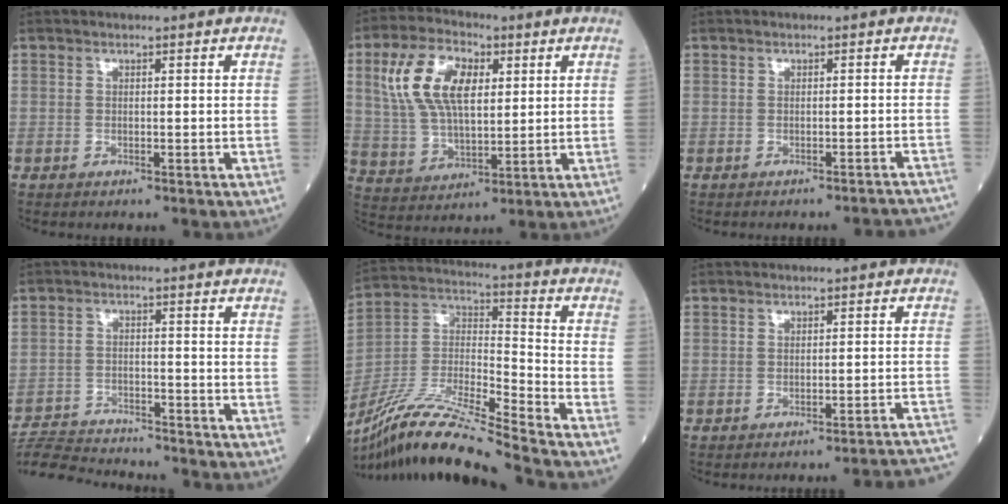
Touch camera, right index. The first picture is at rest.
{"total": 12.5, "force": [4.1, 6.2, 10.0], "torque": [-0.215, 0.023, 0.079]}
{"total": 6.2, "force": [-6.1, -0.3, 1.0], "torque": [0.000, -0.007, -0.062]}
{"total": 10.8, "force": [-10.6, 0.0, 2.0], "torque": [-0.037, -0.001, -0.178]}
{"total": 18.3, "force": [-15.9, -1.3, 8.9], "torque": [-0.191, -0.009, -0.297]}
{"total": 11.8, "force": [-11.5, -1.8, 1.8], "torque": [0.013, -0.010, -0.129]}